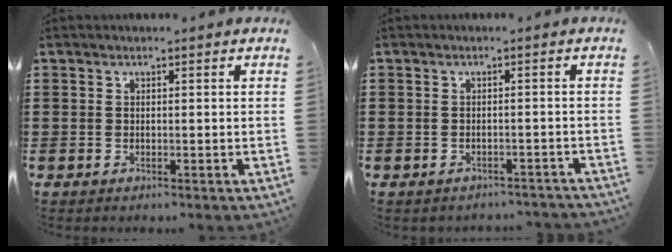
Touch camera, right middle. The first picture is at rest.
{"total": 1.3, "force": [-1.3, 0.2, 0.1], "torque": [-0.008, 0.000, -0.028]}